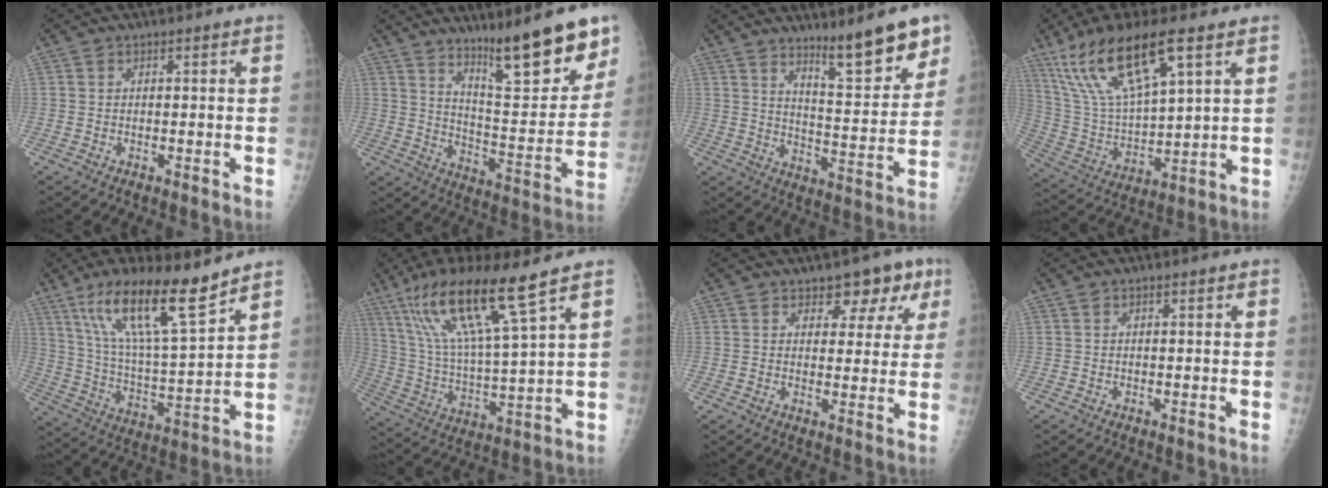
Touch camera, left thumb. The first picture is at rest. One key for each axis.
{"total": 17.6, "fx": 12.3, "fy": 3.7, "fz": 12.1, "tx": -0.133, "ty": -0.087, "tz": 0.198}
{"total": 13.1, "fx": 9.3, "fy": 2.7, "fz": 8.8, "tx": -0.099, "ty": -0.071, "tz": 0.148}
{"total": 17.8, "fx": 10.1, "fy": 4.8, "fz": 13.9, "tx": -0.273, "ty": -0.029, "tz": 0.208}
{"total": 17.6, "fx": 11.9, "fy": 3.0, "fz": 12.6, "tx": -0.211, "ty": -0.062, "tz": 0.222}
{"total": 17.3, "fx": 10.6, "fy": 0.9, "fz": 13.6, "tx": -0.258, "ty": -0.041, "tz": 0.204}
{"total": 6.9, "fx": 4.0, "fy": 4.3, "fz": 3.6, "tx": 0.002, "ty": -0.014, "tz": 0.049}
{"total": 0.0}